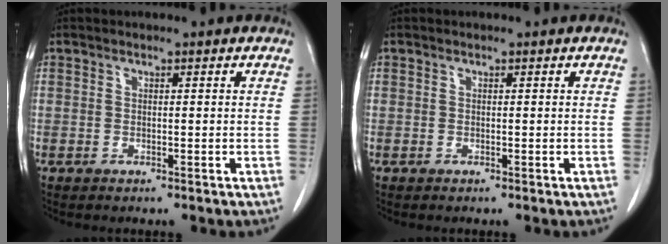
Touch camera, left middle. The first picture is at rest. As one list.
[{"total": 0.0}]